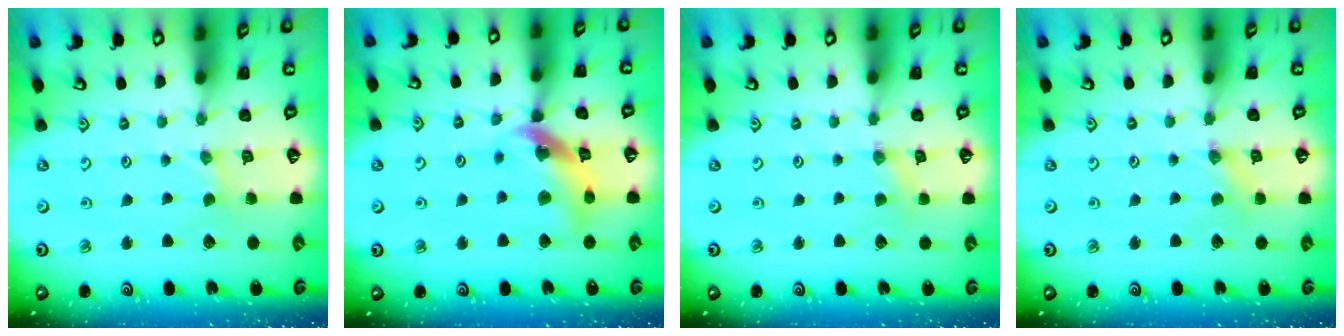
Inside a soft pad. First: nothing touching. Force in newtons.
{"total": 14.1, "press": 14.0, "slide": 1.7}
{"total": 2.2, "press": 2.1, "slide": 0.4}
{"total": 0.7, "press": 0.6, "slide": 0.1}